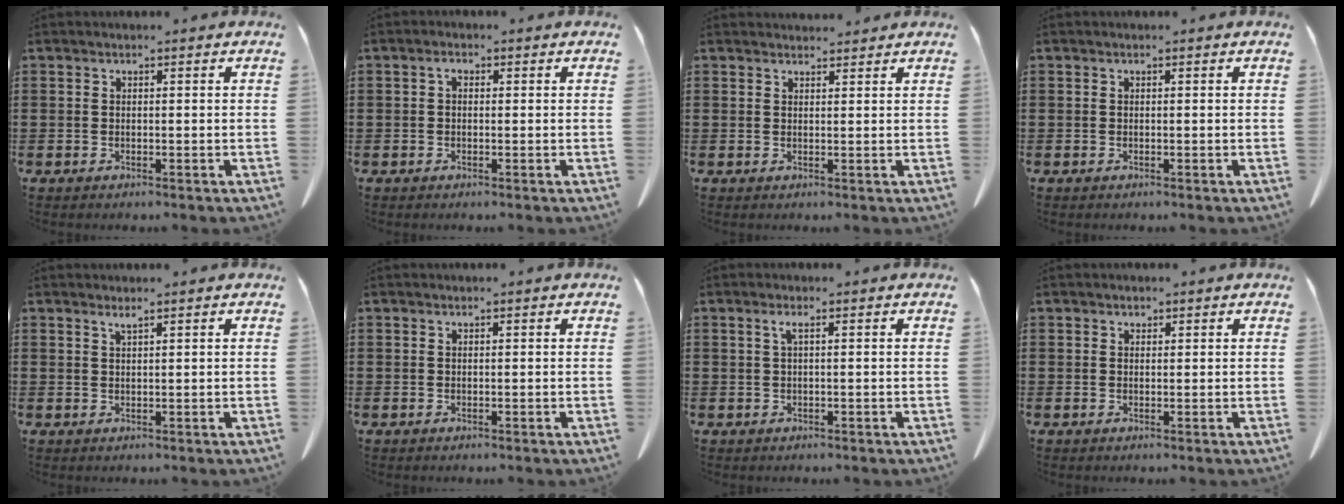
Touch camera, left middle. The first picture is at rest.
{"total": 1.4, "force": [-0.1, 0.8, 1.1], "torque": [-0.023, 0.005, -0.002]}
{"total": 1.6, "force": [1.5, 0.4, 0.1], "torque": [0.001, -0.001, 0.028]}
{"total": 0.0}
{"total": 1.1, "force": [0.9, -0.1, 0.5], "torque": [-0.011, -0.003, 0.018]}
{"total": 0.0}
{"total": 1.3, "force": [0.3, 0.2, 1.2], "torque": [-0.024, 0.001, 0.005]}
{"total": 0.8, "force": [0.6, 0.4, 0.1], "torque": [-0.003, 0.001, 0.013]}